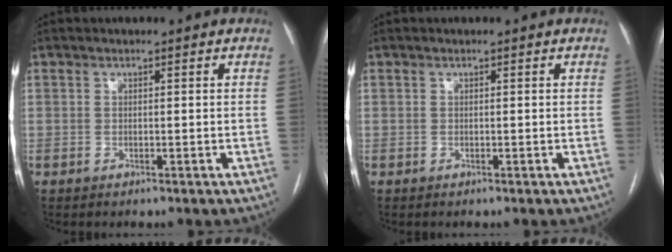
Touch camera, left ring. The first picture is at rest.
{"total": 0.0}